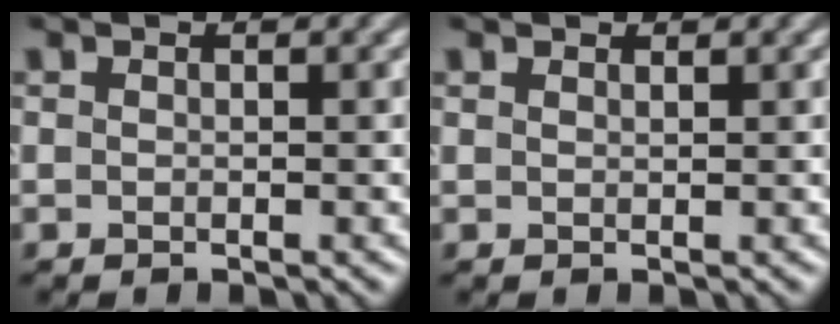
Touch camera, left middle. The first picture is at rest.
{"total": 0.7, "force": [0.7, 0.0, -0.1], "torque": [0.001, 0.005, 0.010]}